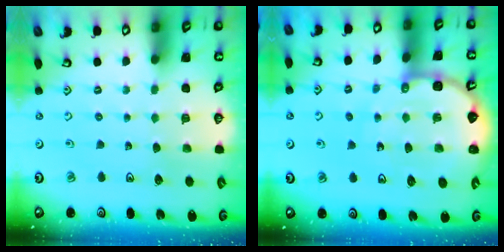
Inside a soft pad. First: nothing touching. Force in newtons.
{"total": 8.6, "press": 8.5, "slide": 0.8}